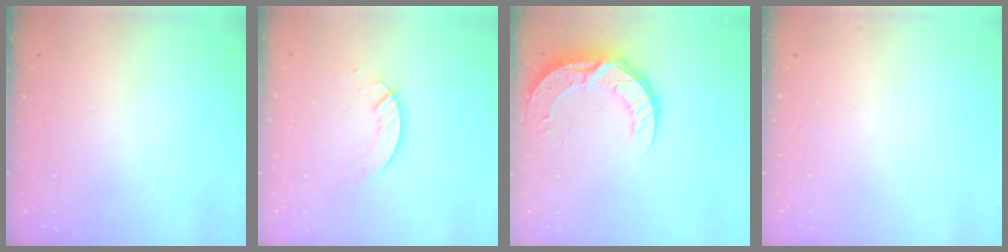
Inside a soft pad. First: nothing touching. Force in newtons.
{"total": 3.2, "press": 3.2, "slide": 0.3}
{"total": 13.0, "press": 12.9, "slide": 1.0}
{"total": 0.0}